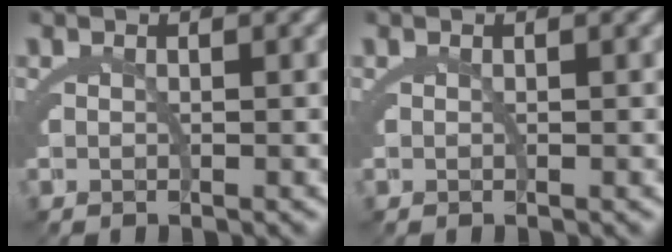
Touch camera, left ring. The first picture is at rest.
{"total": 0.0}